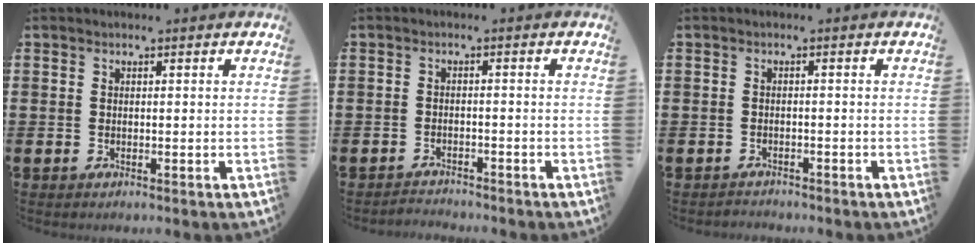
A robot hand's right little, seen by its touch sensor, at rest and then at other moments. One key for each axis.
{"total": 1.5, "fx": -1.4, "fy": -0.1, "fz": -0.5, "tx": 0.005, "ty": 0.002, "tz": -0.030}
{"total": 1.1, "fx": -1.0, "fy": -0.1, "fz": -0.4, "tx": 0.006, "ty": 0.002, "tz": -0.021}